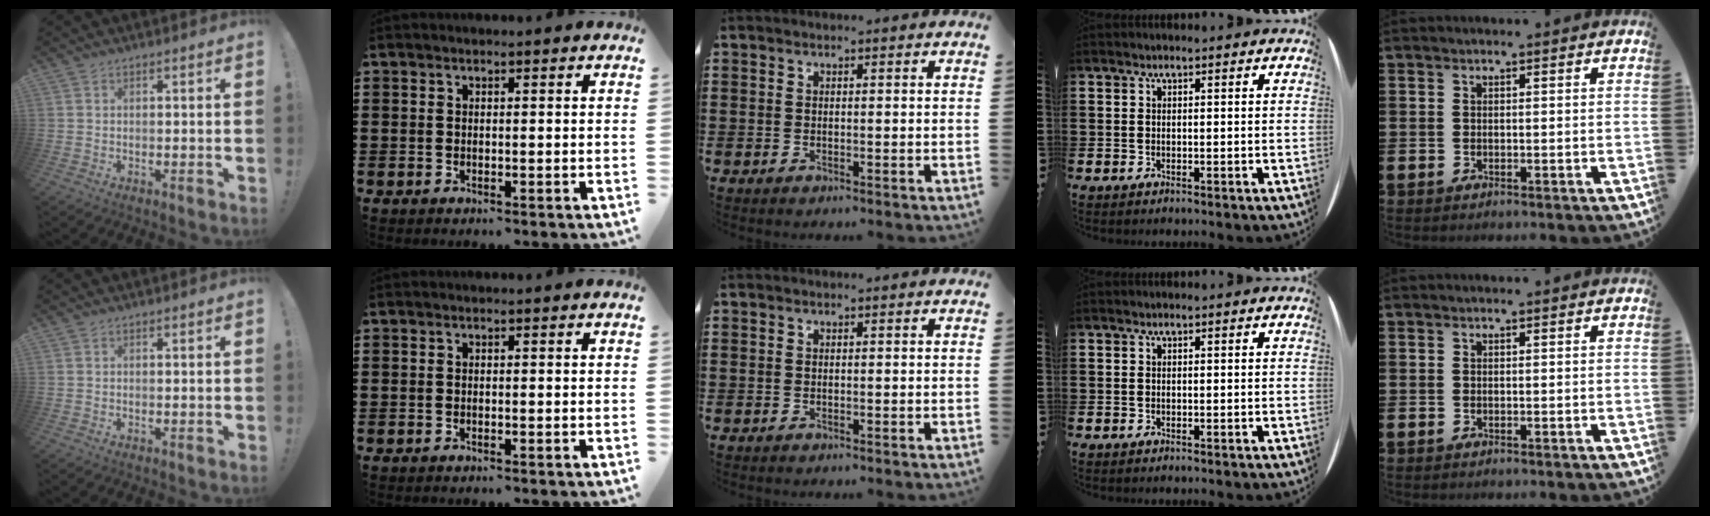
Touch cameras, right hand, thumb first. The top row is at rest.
{}